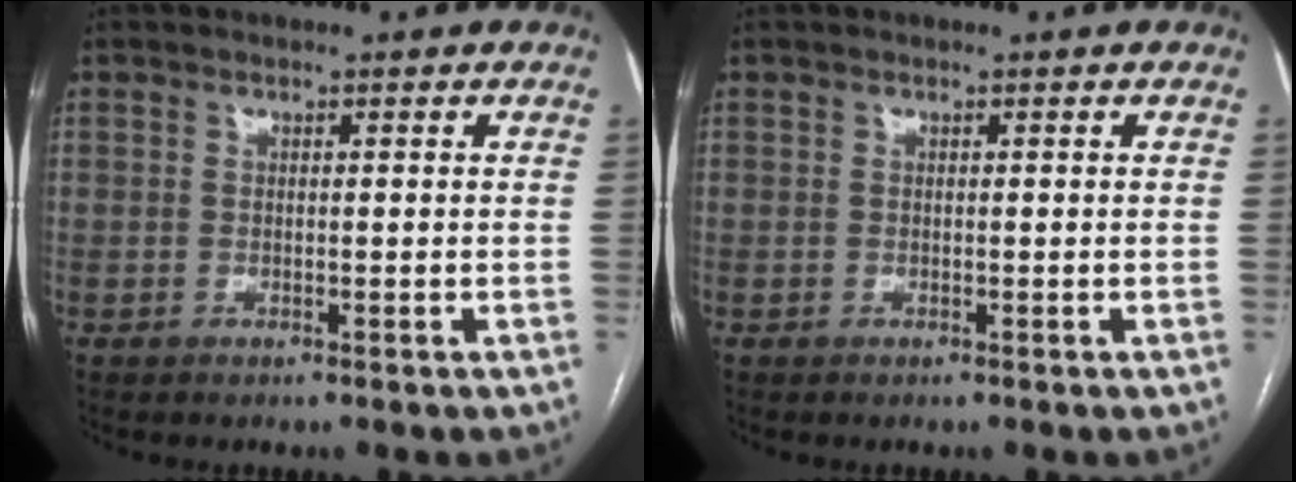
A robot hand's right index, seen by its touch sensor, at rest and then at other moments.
{"total": 0.0}